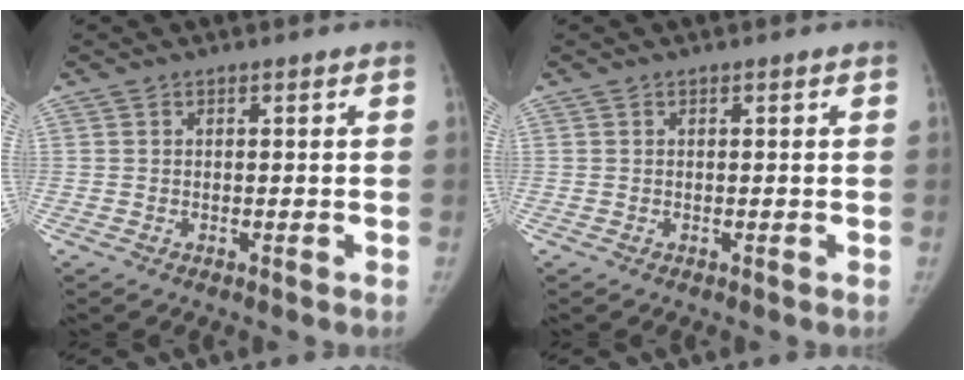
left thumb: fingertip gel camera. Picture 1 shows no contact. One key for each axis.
{"total": 0.0}